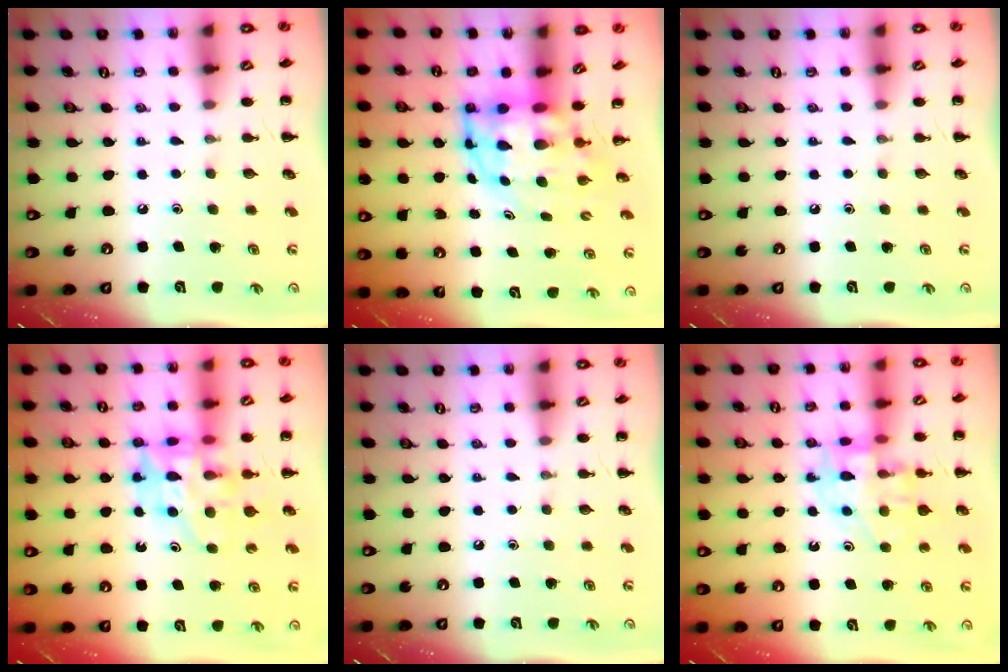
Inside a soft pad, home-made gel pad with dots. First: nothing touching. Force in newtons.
{"total": 6.6, "press": 6.3, "slide": 1.9}
{"total": 0.0}
{"total": 12.0, "press": 11.5, "slide": 3.3}
{"total": 0.0}
{"total": 13.2, "press": 12.9, "slide": 2.9}